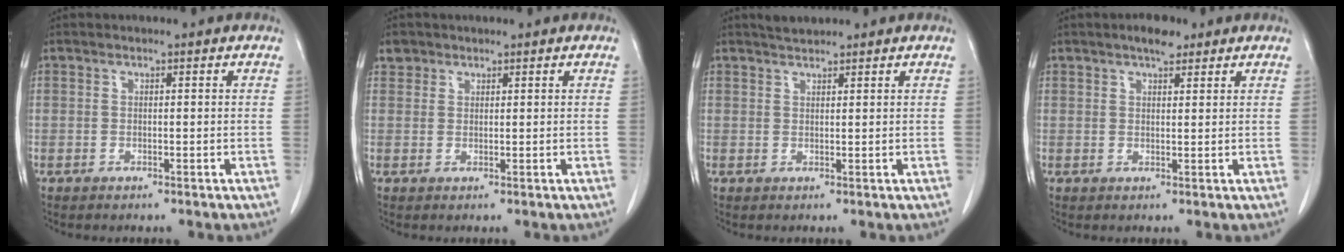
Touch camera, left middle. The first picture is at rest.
{"total": 1.7, "force": [1.2, 1.3, 0.0], "torque": [0.009, 0.007, 0.017]}
{"total": 1.8, "force": [1.8, 0.2, 0.4], "torque": [-0.014, 0.004, 0.034]}
{"total": 3.2, "force": [2.4, 1.2, 1.8], "torque": [-0.032, 0.005, 0.035]}